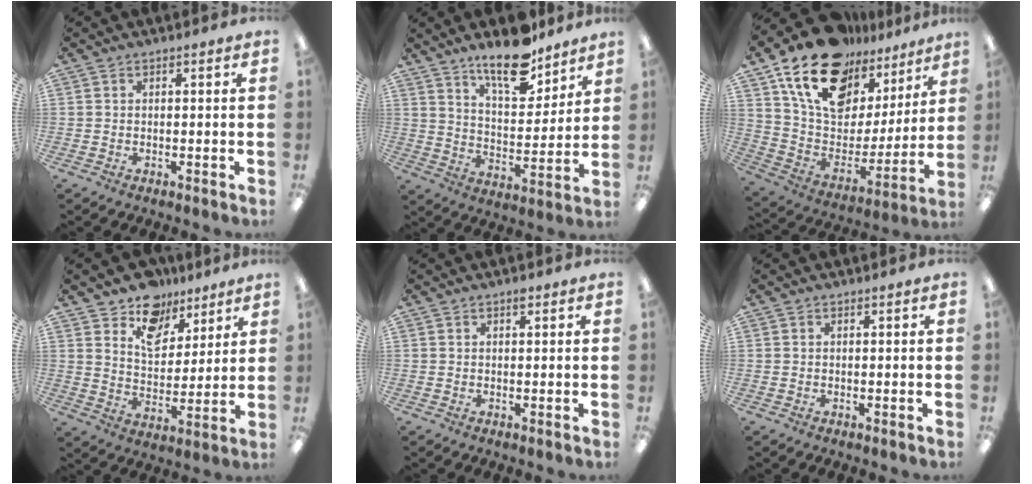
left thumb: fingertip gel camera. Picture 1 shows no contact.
{"total": 14.2, "force": [11.4, 5.0, 6.9], "torque": [-0.103, -0.075, 0.200]}
{"total": 20.9, "force": [14.3, 11.5, 10.0], "torque": [-0.188, -0.087, 0.260]}
{"total": 11.4, "force": [8.9, 6.7, 2.5], "torque": [-0.048, -0.059, 0.169]}
{"total": 0.9, "force": [0.7, 0.3, 0.6], "torque": [-0.004, -0.002, 0.010]}
{"total": 0.0}